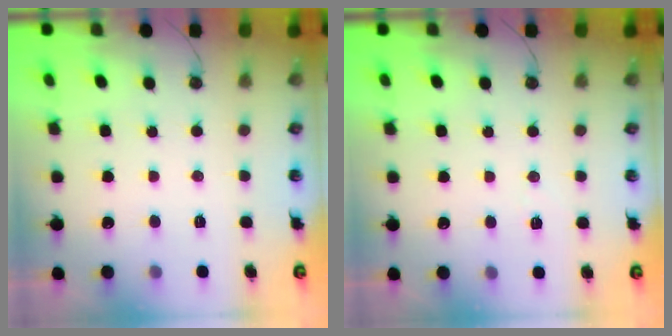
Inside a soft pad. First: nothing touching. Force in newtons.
{"total": 4.4, "press": 4.3, "slide": 0.8}